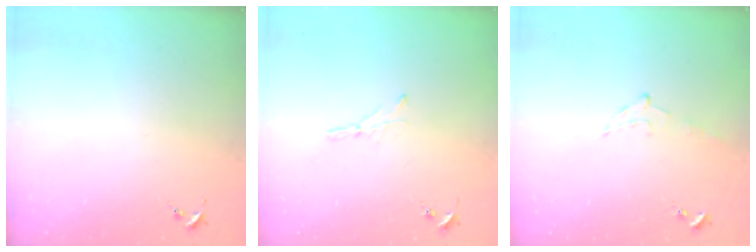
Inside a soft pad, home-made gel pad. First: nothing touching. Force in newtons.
{"total": 3.0, "press": 3.0, "slide": 0.3}
{"total": 5.3, "press": 5.3, "slide": 0.6}